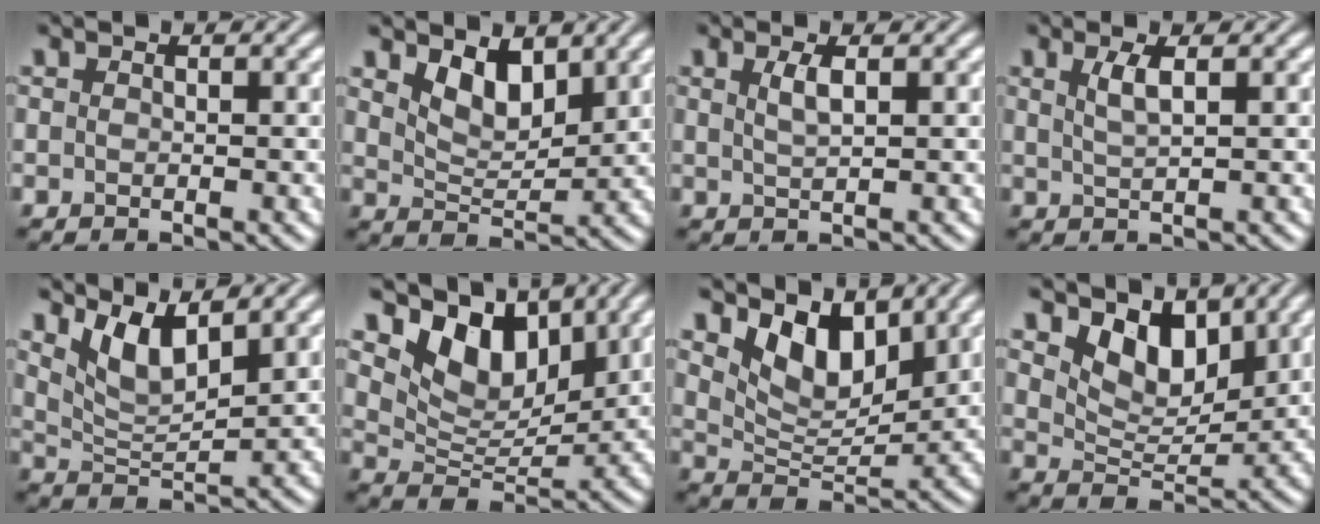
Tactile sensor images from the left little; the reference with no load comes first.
{"total": 3.7, "force": [2.3, 1.8, 2.3], "torque": [-0.050, -0.009, 0.039]}
{"total": 1.7, "force": [0.7, 0.4, 1.5], "torque": [-0.030, 0.002, 0.012]}
{"total": 2.0, "force": [0.8, 0.5, 1.8], "torque": [-0.035, 0.001, 0.014]}
{"total": 4.6, "force": [3.0, 1.4, 3.1], "torque": [-0.072, -0.008, 0.061]}
{"total": 7.6, "force": [4.9, 4.1, 4.2], "torque": [-0.075, -0.007, 0.080]}
{"total": 5.7, "force": [3.5, 2.8, 3.4], "torque": [-0.070, -0.014, 0.058]}
{"total": 5.0, "force": [3.2, 2.6, 2.8], "torque": [-0.056, -0.013, 0.048]}